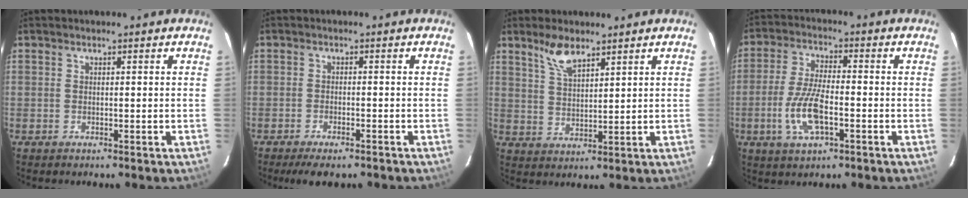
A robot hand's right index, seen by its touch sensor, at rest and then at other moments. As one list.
[{"total": 6.3, "force": [-5.0, 1.9, 3.3], "torque": [-0.079, -0.020, -0.079]}, {"total": 5.8, "force": [4.3, 1.9, 3.4], "torque": [-0.064, 0.001, 0.088]}, {"total": 9.7, "force": [-3.1, 3.5, 8.6], "torque": [-0.181, -0.002, -0.060]}]